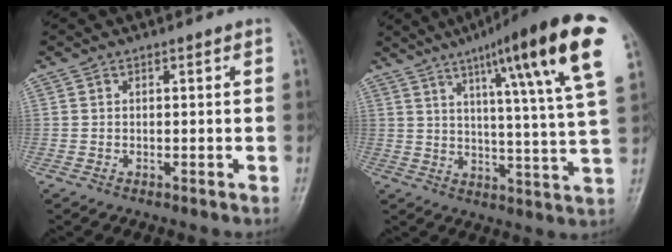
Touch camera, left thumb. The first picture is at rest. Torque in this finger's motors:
{"motor_torque": [0.87, 0.87, 1.68, -1.11, 0.25]}